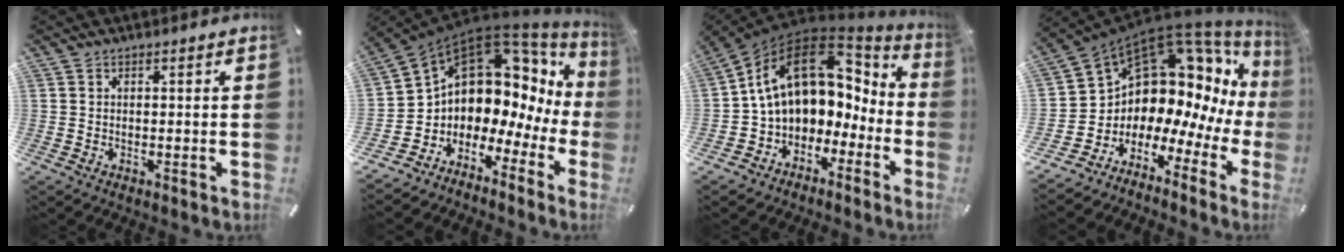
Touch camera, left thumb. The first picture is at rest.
{"total": 8.3, "force": [4.0, 6.6, 3.1], "torque": [-0.053, -0.072, 0.064]}
{"total": 15.0, "force": [3.8, 11.2, 9.2], "torque": [-0.169, -0.020, 0.069]}
{"total": 11.7, "force": [7.4, 7.7, 4.9], "torque": [-0.089, -0.104, 0.134]}